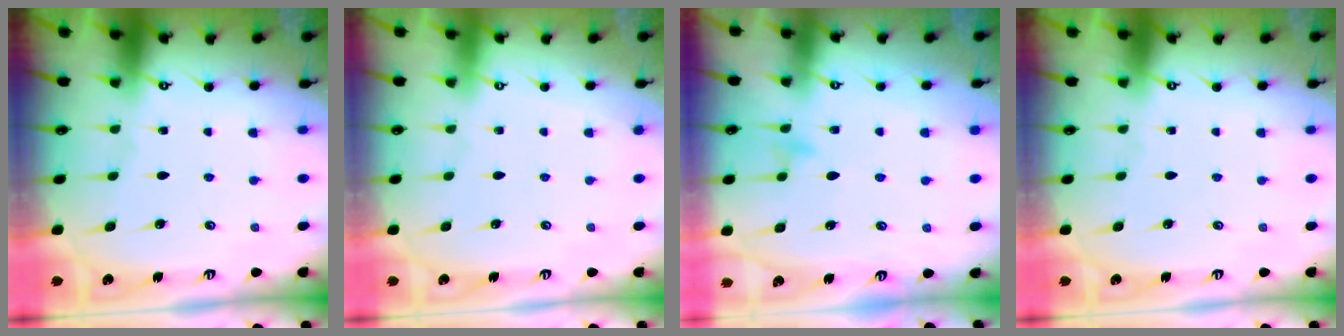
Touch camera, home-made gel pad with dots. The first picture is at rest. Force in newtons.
{"total": 4.0, "press": 4.0, "slide": 0.1}
{"total": 6.3, "press": 6.3, "slide": 0.4}
{"total": 0.0}